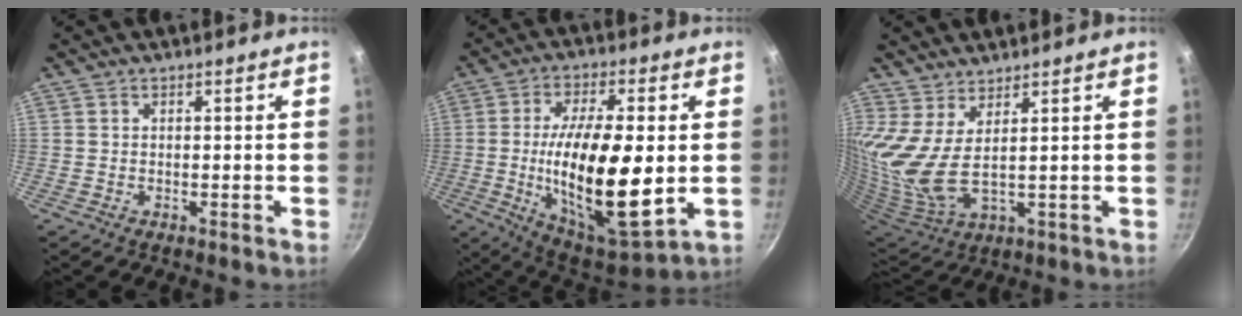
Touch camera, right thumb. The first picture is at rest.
{"total": 21.8, "force": [-1.5, 7.8, 20.3], "torque": [-0.351, -0.008, -0.020]}
{"total": 8.8, "force": [4.9, 2.2, 7.0], "torque": [-0.148, -0.044, 0.102]}